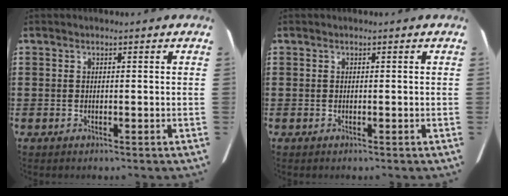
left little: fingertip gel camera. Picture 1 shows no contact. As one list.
[{"total": 0.0}]